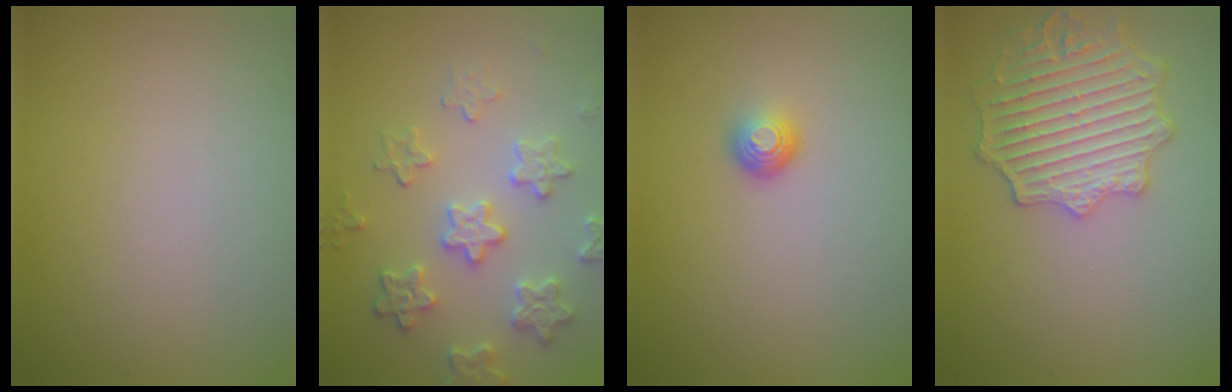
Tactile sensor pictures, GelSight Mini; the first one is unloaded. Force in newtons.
{"total": 4.7, "press": 4.0, "slide": 2.5}
{"total": 1.8, "press": 1.1, "slide": 1.4}
{"total": 5.0, "press": 4.8, "slide": 1.4}